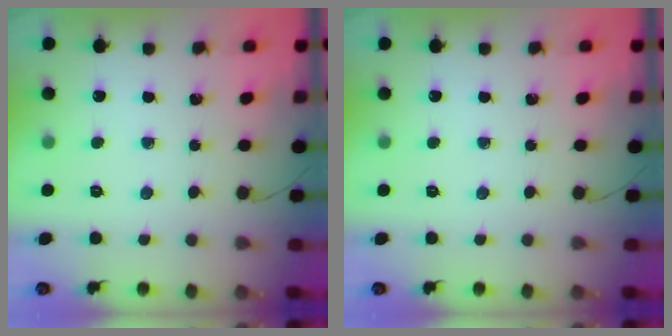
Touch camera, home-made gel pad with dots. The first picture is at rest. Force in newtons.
{"total": 0.0}